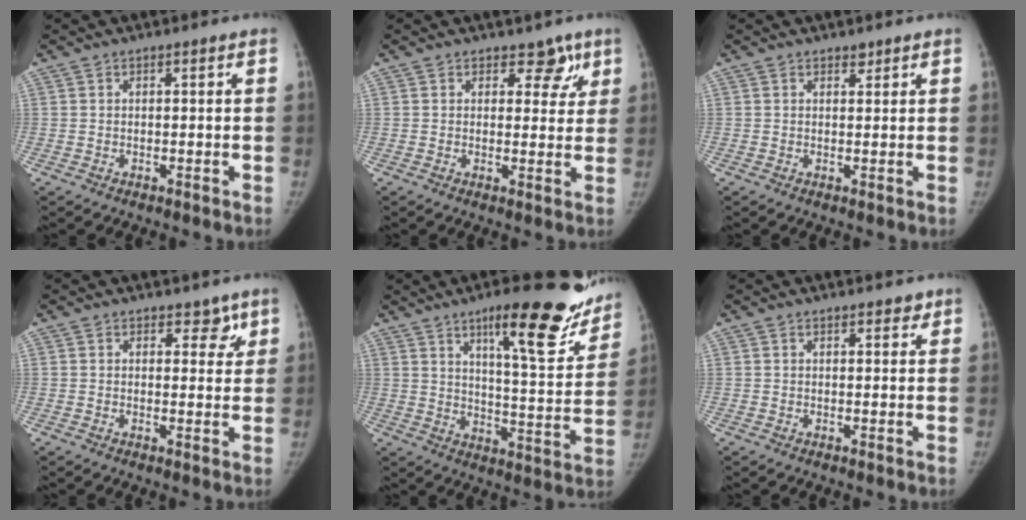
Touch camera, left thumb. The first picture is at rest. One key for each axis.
{"total": 4.6, "fx": 2.9, "fy": 3.0, "fz": 1.9, "tx": 0.016, "ty": -0.012, "tz": 0.034}
{"total": 1.2, "fx": 1.0, "fy": 0.6, "fz": 0.3, "tx": 0.003, "ty": -0.007, "tz": 0.013}
{"total": 3.6, "fx": 2.4, "fy": 2.2, "fz": 1.6, "tx": 0.012, "ty": -0.012, "tz": 0.031}
{"total": 20.6, "fx": 13.7, "fy": 5.1, "fz": 14.6, "tx": -0.156, "ty": -0.075, "tz": 0.196}
{"total": 2.3, "fx": 1.8, "fy": 1.0, "fz": 1.0, "tx": 0.000, "ty": -0.008, "tz": 0.020}